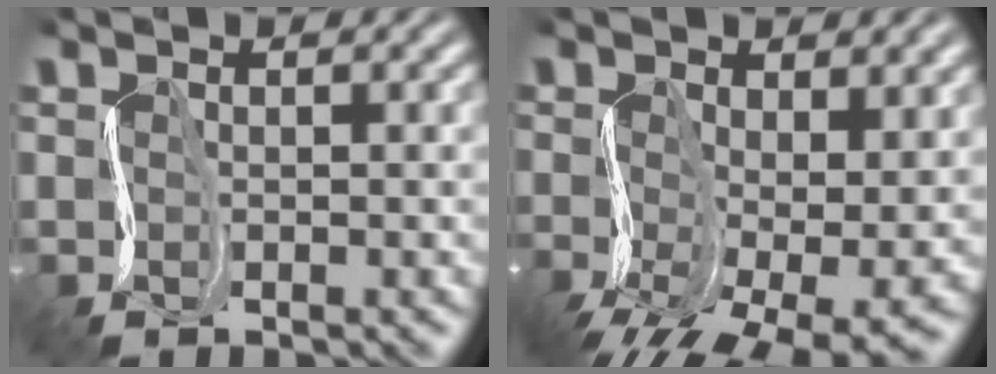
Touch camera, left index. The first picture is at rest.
{"total": 8.9, "force": [-3.0, 3.8, 7.5], "torque": [-0.133, -0.029, -0.046]}